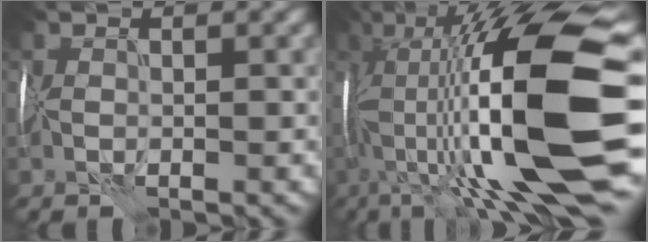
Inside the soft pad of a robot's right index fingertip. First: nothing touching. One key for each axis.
{"total": 18.6, "fx": -0.6, "fy": 5.8, "fz": 17.6, "tx": -0.309, "ty": 0.034, "tz": -0.017}